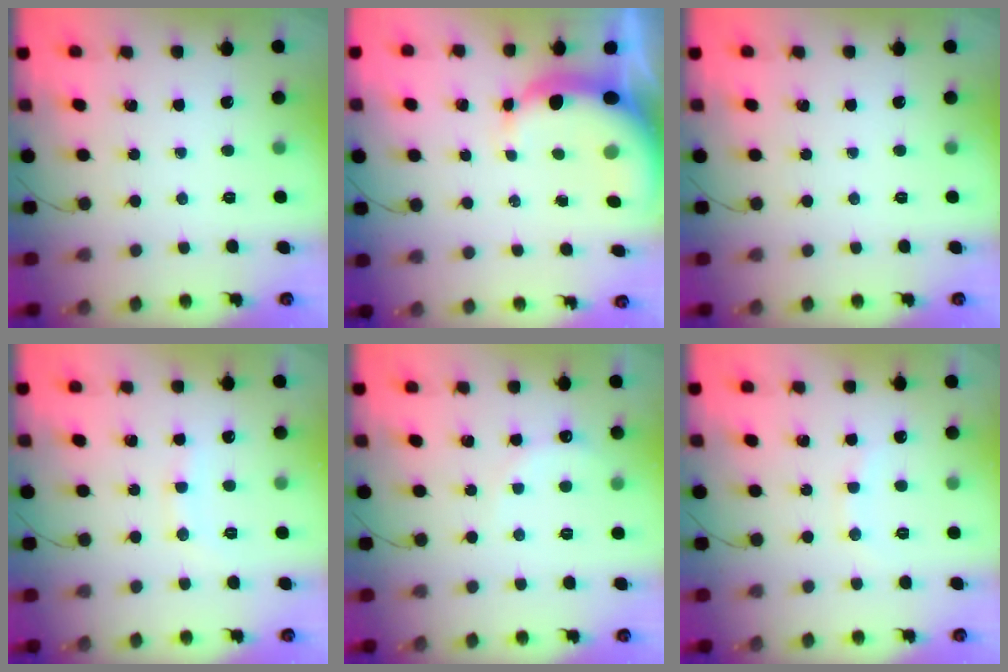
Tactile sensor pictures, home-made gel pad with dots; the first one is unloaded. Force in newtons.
{"total": 6.8, "press": 6.6, "slide": 1.6}
{"total": 0.0}
{"total": 5.9, "press": 5.7, "slide": 1.3}
{"total": 3.3, "press": 3.2, "slide": 0.9}
{"total": 4.2, "press": 4.1, "slide": 1.0}